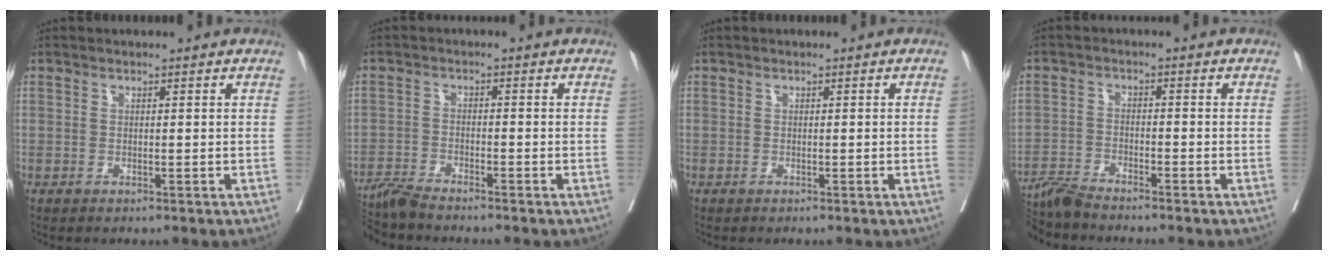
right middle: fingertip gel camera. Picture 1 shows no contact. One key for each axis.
{"total": 4.7, "fx": -4.4, "fy": -0.7, "fz": 1.4, "tx": -0.022, "ty": -0.020, "tz": -0.086}
{"total": 0.6, "fx": 0.0, "fy": -0.3, "fz": 0.5, "tx": -0.003, "ty": 0.000, "tz": 0.001}
{"total": 5.7, "fx": -5.4, "fy": -0.6, "fz": 1.6, "tx": -0.021, "ty": -0.021, "tz": -0.103}